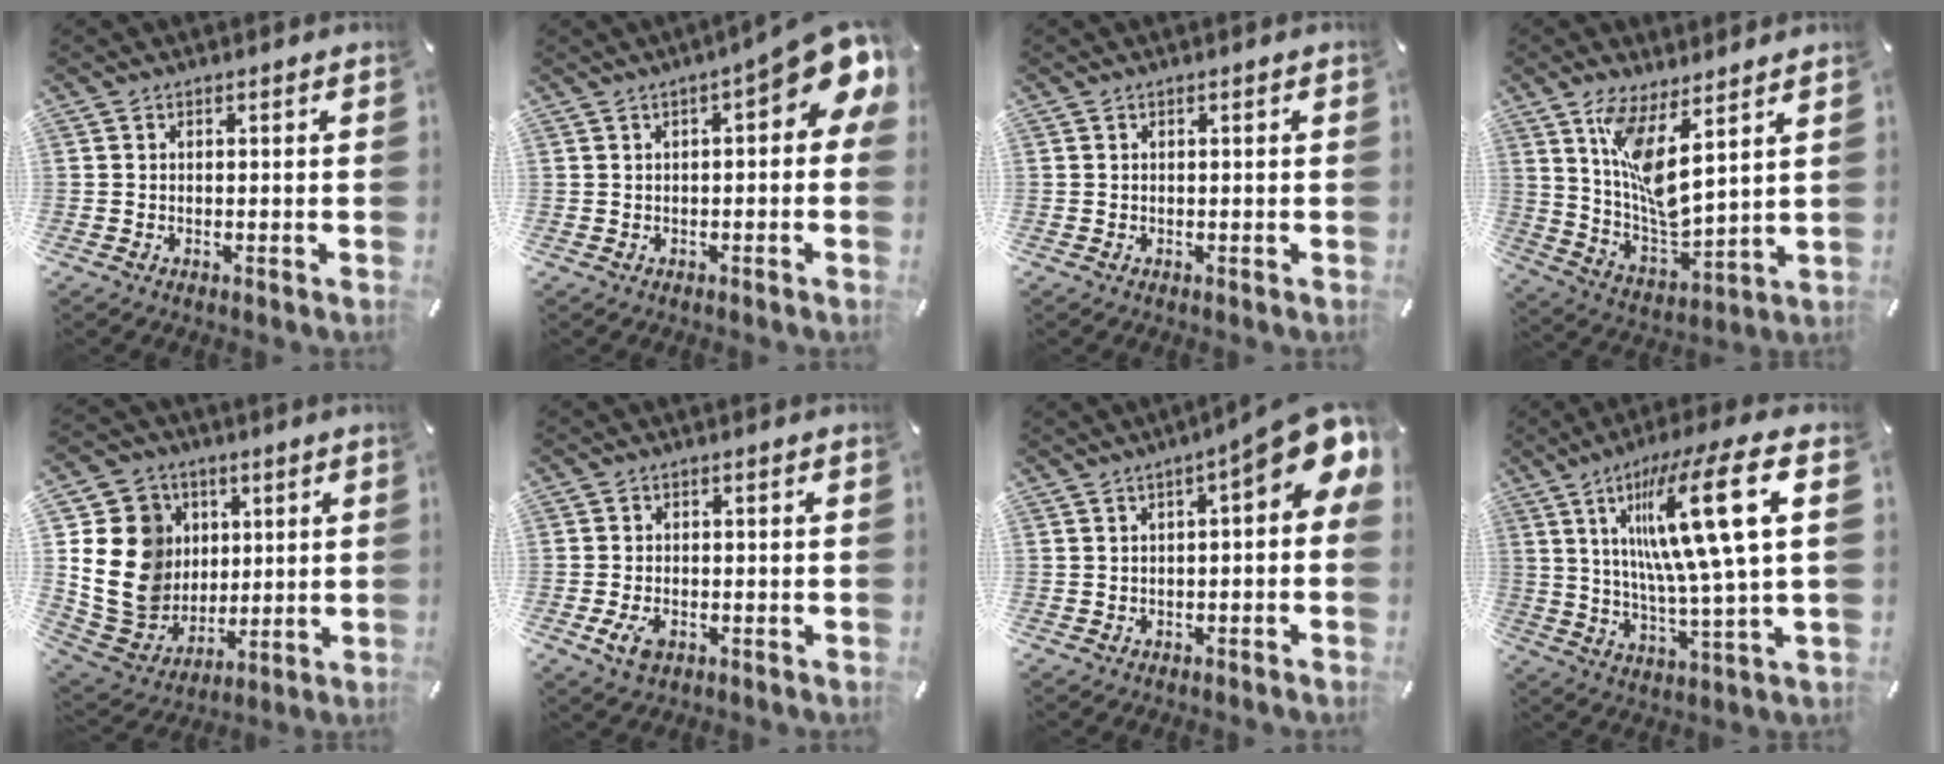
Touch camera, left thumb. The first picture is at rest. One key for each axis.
{"total": 10.7, "fx": 4.7, "fy": 3.2, "fz": 9.1, "tx": -0.115, "ty": -0.039, "tz": 0.078}
{"total": 0.0}
{"total": 12.1, "fx": 7.1, "fy": 3.6, "fz": 9.1, "tx": -0.195, "ty": -0.053, "tz": 0.126}
{"total": 17.8, "fx": 2.4, "fy": 16.2, "fz": 7.0, "tx": -0.148, "ty": -0.008, "tz": 0.056}
{"total": 3.6, "fx": -1.5, "fy": 2.5, "fz": 2.2, "tx": -0.057, "ty": -0.001, "tz": -0.029}
{"total": 10.3, "fx": 4.3, "fy": 2.6, "fz": 9.0, "tx": -0.122, "ty": -0.041, "tz": 0.072}
{"total": 20.6, "fx": 6.1, "fy": 3.4, "fz": 19.3, "tx": -0.347, "ty": -0.018, "tz": 0.073}